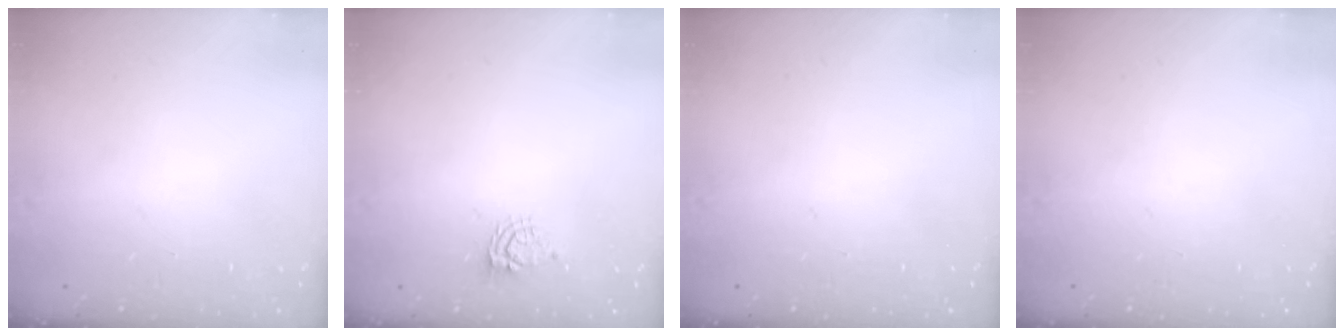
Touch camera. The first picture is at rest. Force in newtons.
{"total": 5.0, "press": 4.9, "slide": 0.7}
{"total": 0.0}
{"total": 0.0}